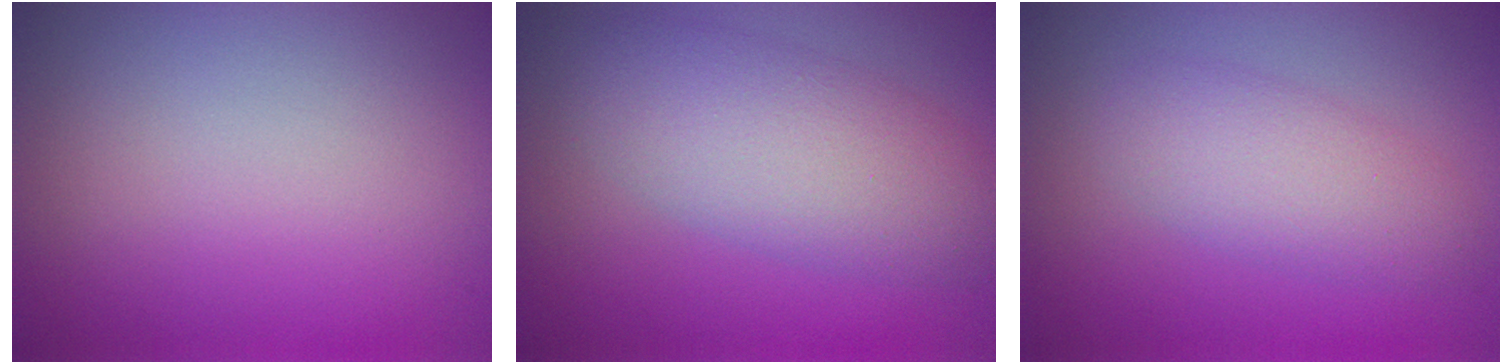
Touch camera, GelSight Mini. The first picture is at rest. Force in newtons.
{"total": 6.1, "press": 6.1, "slide": 0.2}
{"total": 3.6, "press": 3.6, "slide": 0.0}